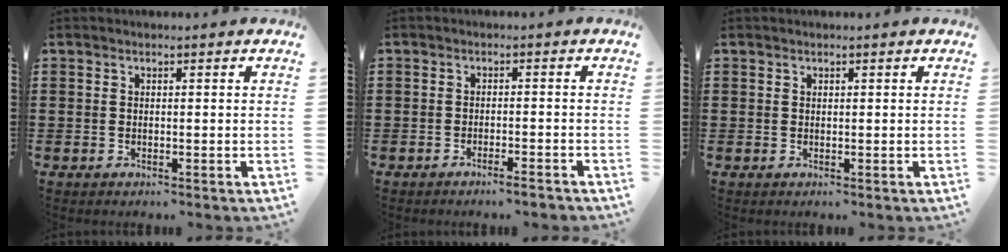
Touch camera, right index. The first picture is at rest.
{"total": 1.9, "force": [-1.6, -0.1, 1.0], "torque": [-0.019, -0.003, -0.029]}
{"total": 0.0}